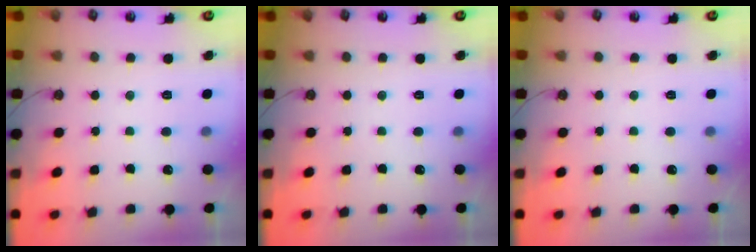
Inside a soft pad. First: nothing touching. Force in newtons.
{"total": 0.0}
{"total": 0.0}